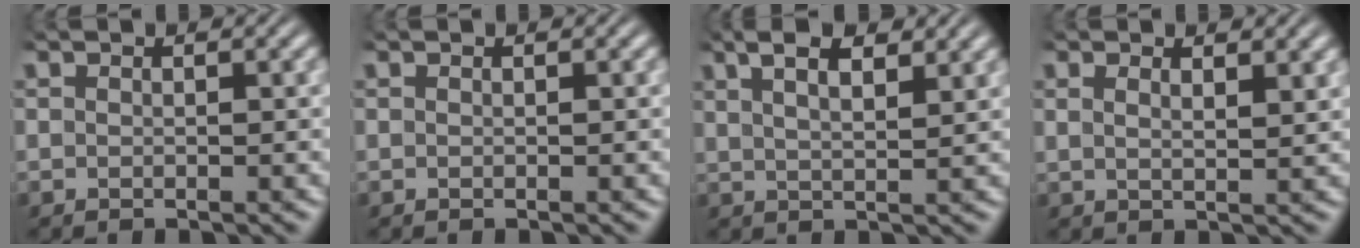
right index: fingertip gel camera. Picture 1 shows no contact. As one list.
[{"total": 0.0}, {"total": 5.4, "force": [3.6, 2.0, 3.4], "torque": [-0.041, 0.019, 0.052]}, {"total": 1.5, "force": [1.2, 0.0, 0.8], "torque": [-0.012, -0.005, 0.026]}]